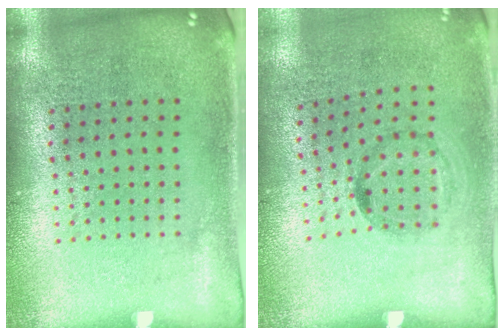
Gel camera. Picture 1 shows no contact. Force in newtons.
{"total": 1.2, "press": 0.7, "slide": 1.0}